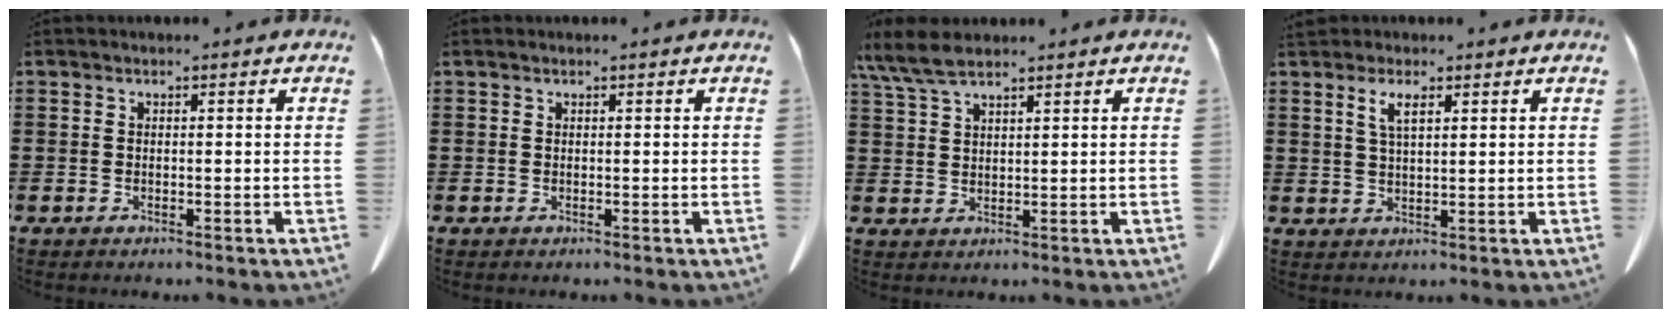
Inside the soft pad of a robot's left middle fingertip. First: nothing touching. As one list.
[{"total": 0.0}, {"total": 5.6, "force": [4.2, 1.4, 3.5], "torque": [-0.085, -0.007, 0.076]}, {"total": 3.4, "force": [1.9, 1.0, 2.6], "torque": [-0.057, 0.003, 0.033]}]